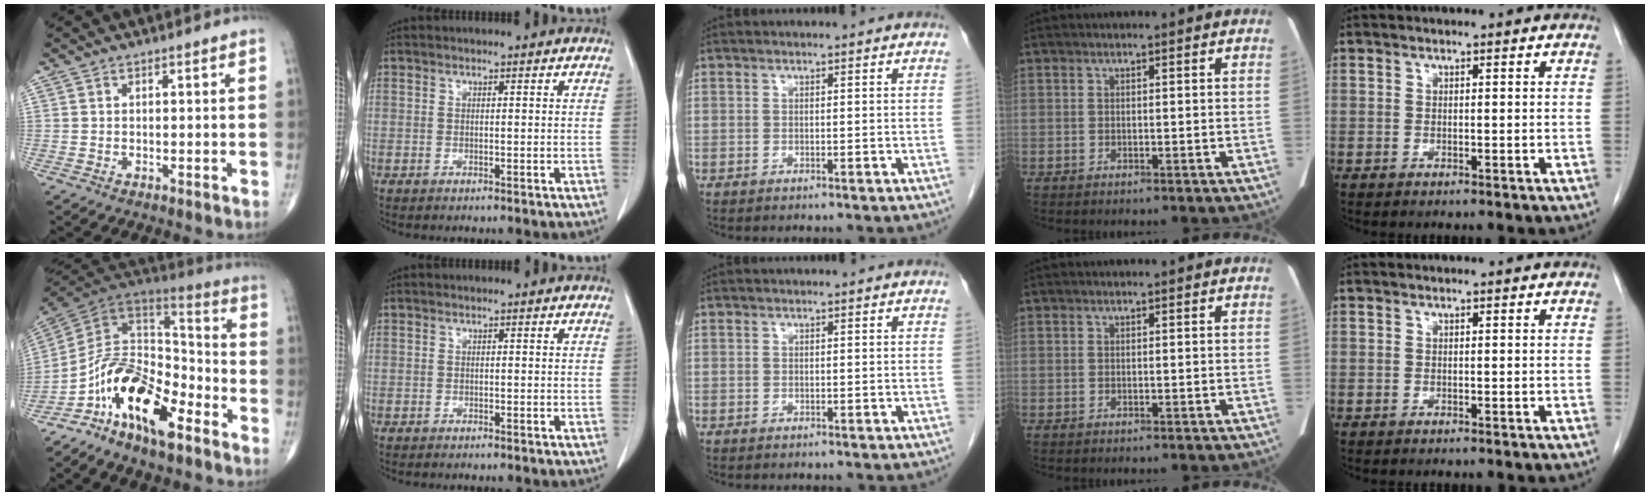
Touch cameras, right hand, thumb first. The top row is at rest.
{"thumb": {"total": 18.4, "force": [-9.7, 8.3, 13.2], "torque": [-0.208, 0.082, -0.180]}, "index": {"total": 0.5, "force": [-0.5, 0.3, 0.1], "torque": [-0.008, 0.001, -0.009]}}